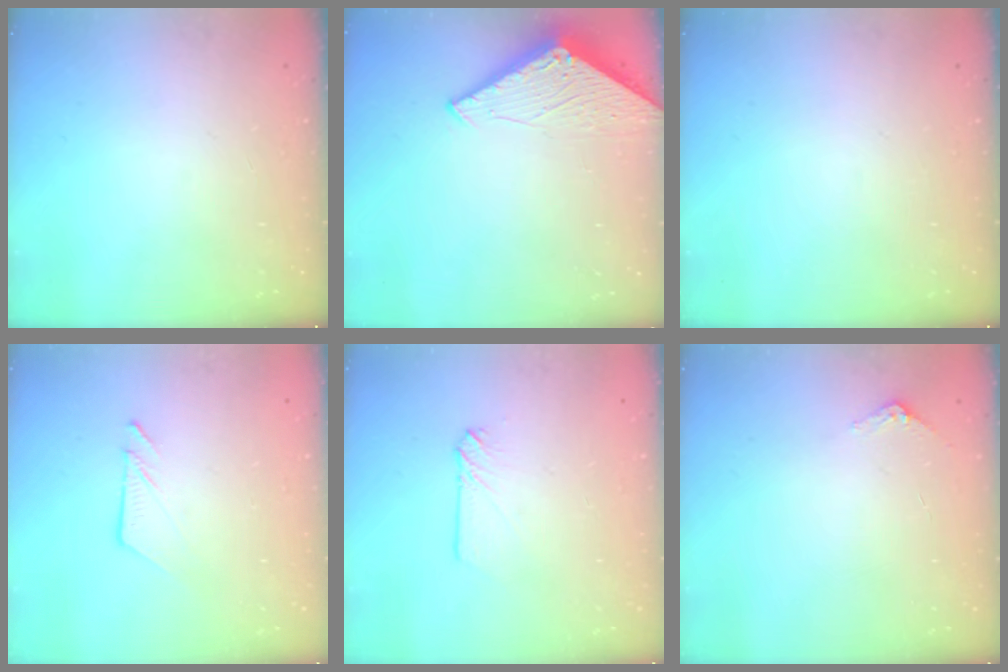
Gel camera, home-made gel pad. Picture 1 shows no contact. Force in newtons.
{"total": 3.0, "press": 3.0, "slide": 0.2}
{"total": 0.0}
{"total": 6.1, "press": 6.1, "slide": 0.5}
{"total": 4.0, "press": 3.9, "slide": 0.6}
{"total": 3.2, "press": 3.2, "slide": 0.2}